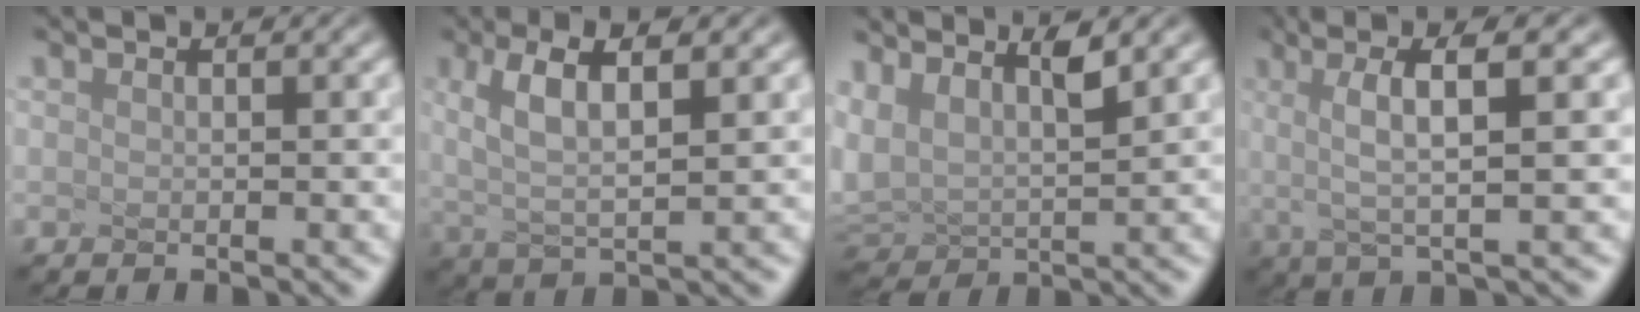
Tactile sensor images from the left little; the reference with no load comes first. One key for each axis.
{"total": 3.5, "fx": 0.8, "fy": 0.5, "fz": 3.3, "tx": -0.100, "ty": -0.002, "tz": 0.055}
{"total": 2.4, "fx": 1.4, "fy": 0.6, "fz": 1.8, "tx": -0.081, "ty": 0.001, "tz": 0.062}
{"total": 4.8, "fx": 0.6, "fy": 0.3, "fz": 4.8, "tx": -0.109, "ty": 0.008, "tz": 0.042}